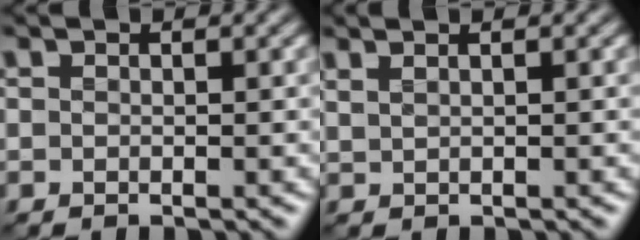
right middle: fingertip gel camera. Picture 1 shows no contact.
{"total": 0.9, "force": [0.7, 0.1, 0.6], "torque": [-0.013, 0.004, 0.017]}